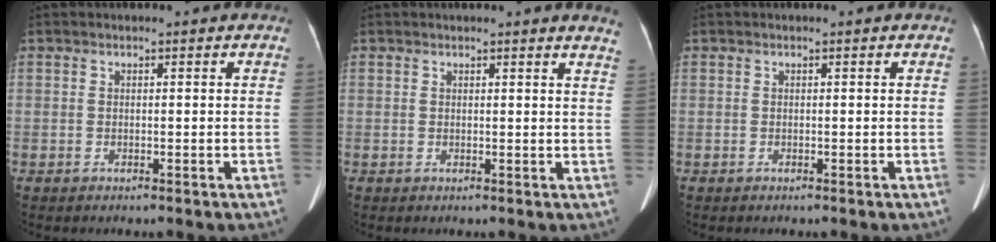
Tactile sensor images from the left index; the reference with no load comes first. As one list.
[{"total": 4.6, "force": [4.4, -0.1, 1.3], "torque": [-0.011, -0.019, 0.018]}, {"total": 0.0}]